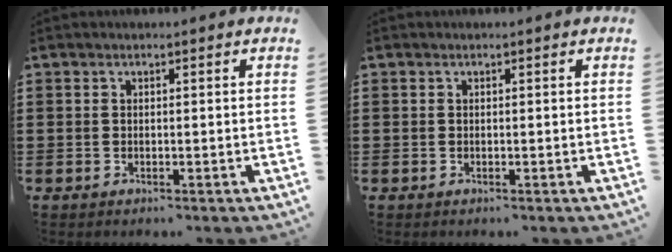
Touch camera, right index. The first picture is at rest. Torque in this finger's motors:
{"motor_torque": [1.09, 1.05, 0.00, -0.01]}